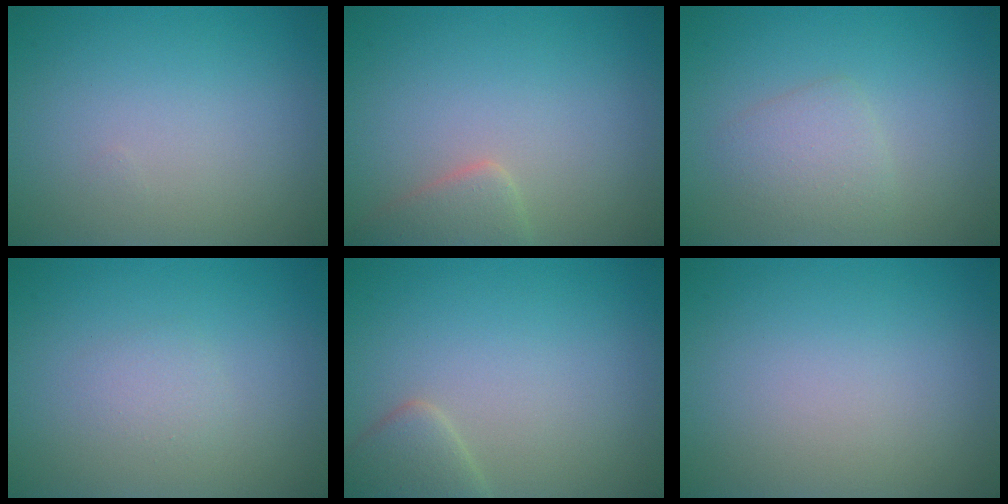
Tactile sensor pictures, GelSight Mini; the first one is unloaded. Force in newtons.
{"total": 2.3, "press": 2.3, "slide": 0.1}
{"total": 2.1, "press": 2.1, "slide": 0.1}
{"total": 1.0, "press": 1.0, "slide": 0.0}
{"total": 2.3, "press": 2.3, "slide": 0.2}
{"total": 0.0}